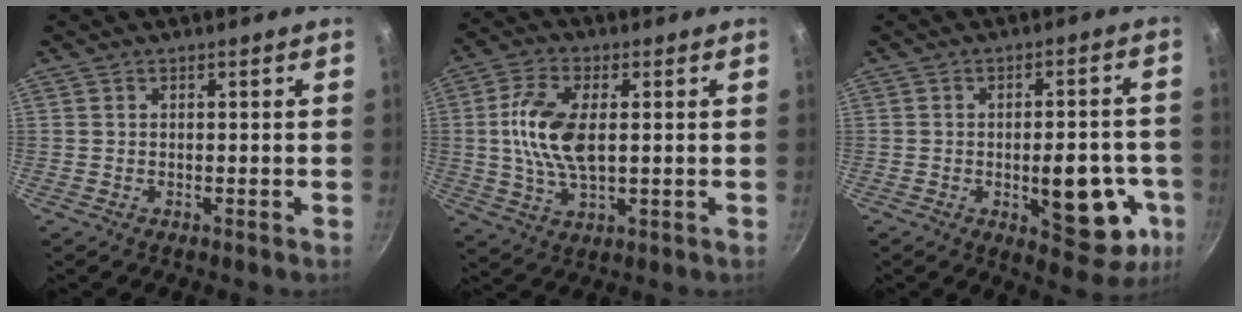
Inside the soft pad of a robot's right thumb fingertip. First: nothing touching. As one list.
[{"total": 10.9, "force": [1.0, 5.6, 9.4], "torque": [-0.182, 0.007, 0.015]}, {"total": 14.7, "force": [-3.9, 6.6, 12.5], "torque": [-0.114, 0.010, -0.044]}]